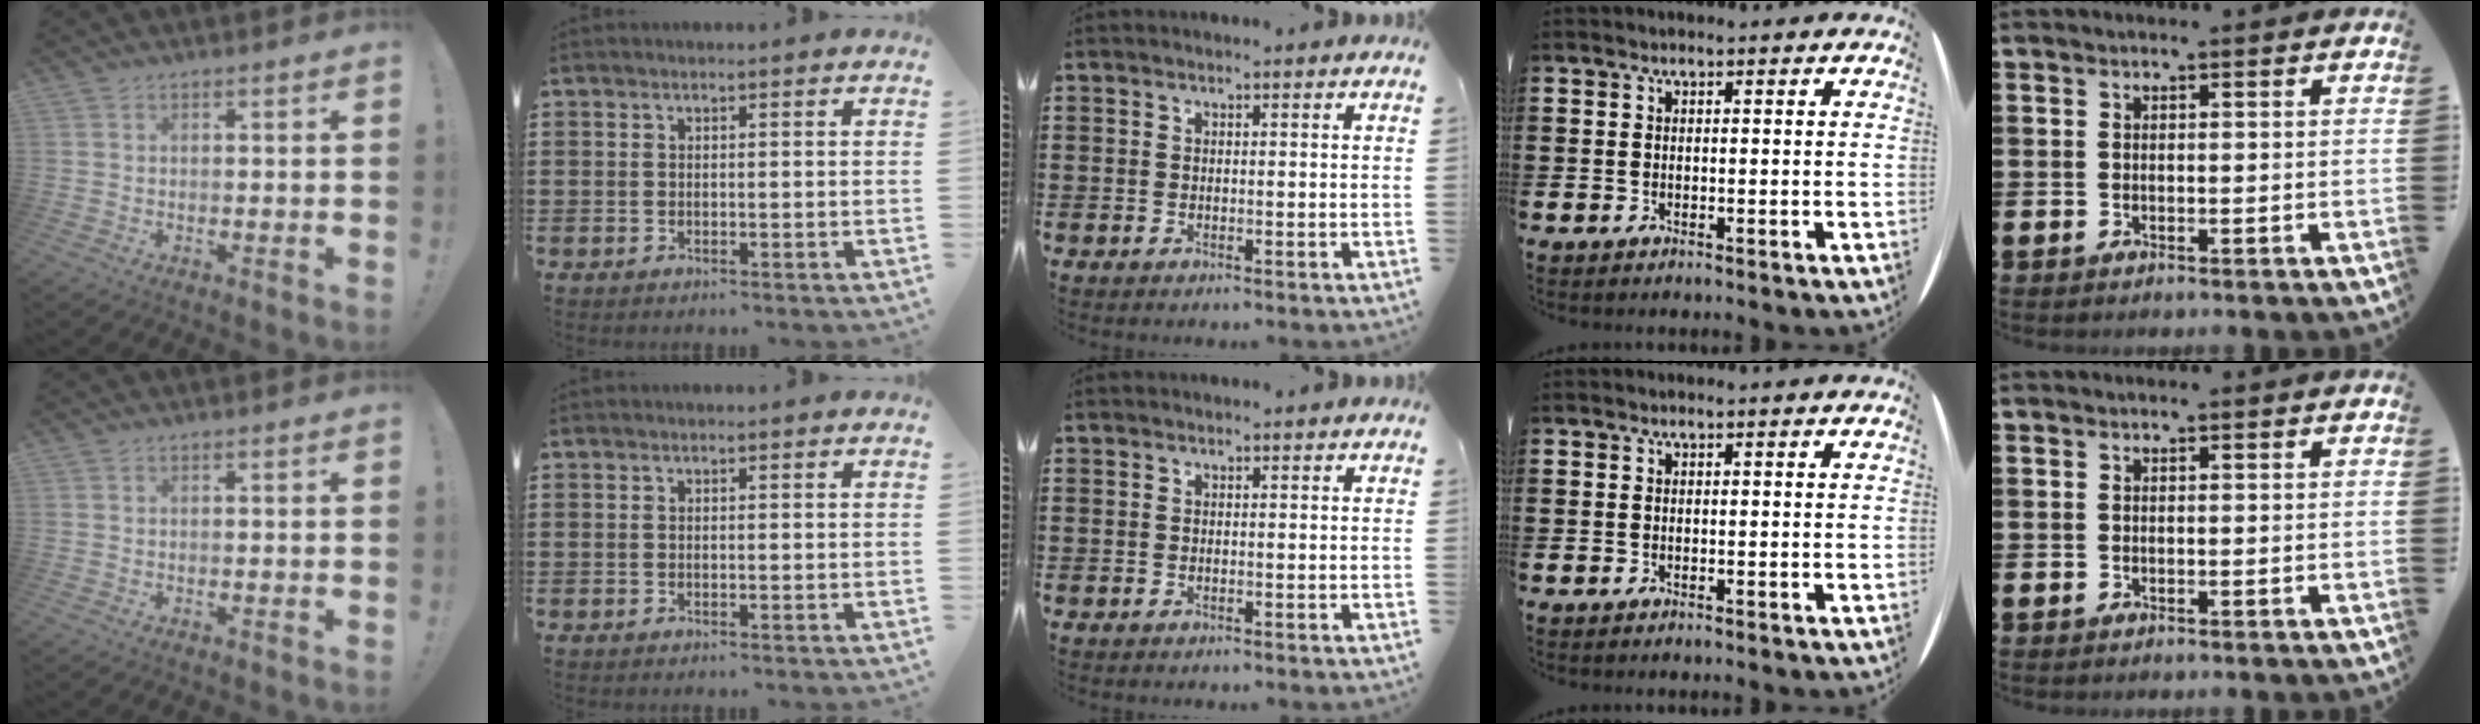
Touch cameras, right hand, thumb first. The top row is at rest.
{}